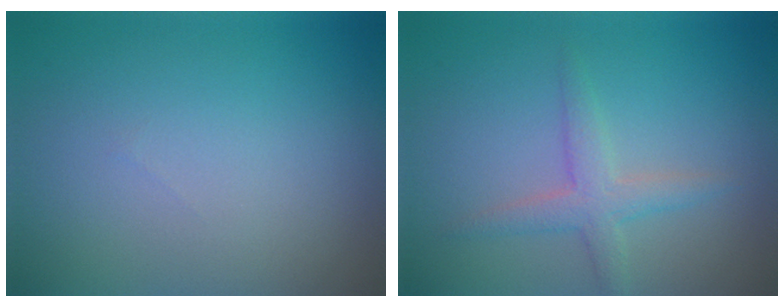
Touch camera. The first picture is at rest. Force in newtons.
{"total": 2.5, "press": 2.5, "slide": 0.1}